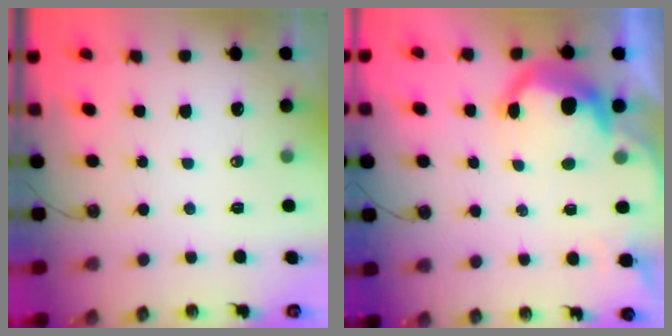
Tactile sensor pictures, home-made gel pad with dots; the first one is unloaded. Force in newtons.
{"total": 11.8, "press": 11.7, "slide": 0.8}